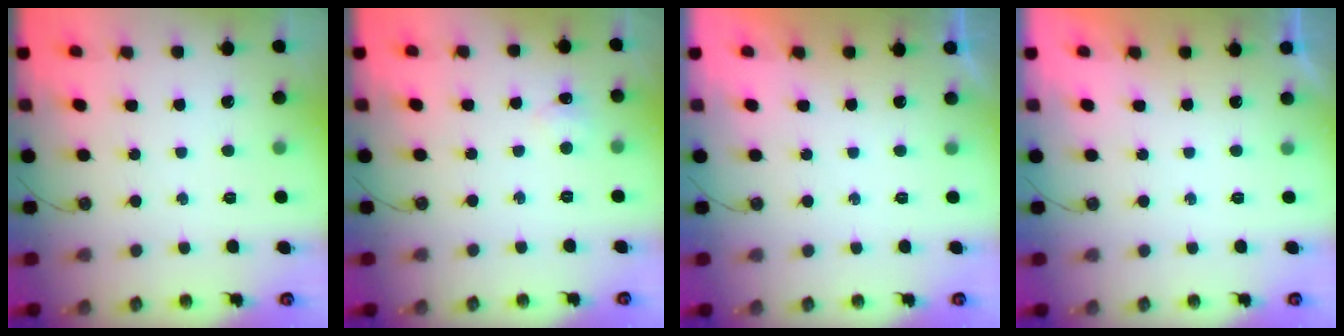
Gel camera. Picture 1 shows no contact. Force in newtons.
{"total": 4.4, "press": 4.4, "slide": 0.6}
{"total": 0.0}
{"total": 0.0}